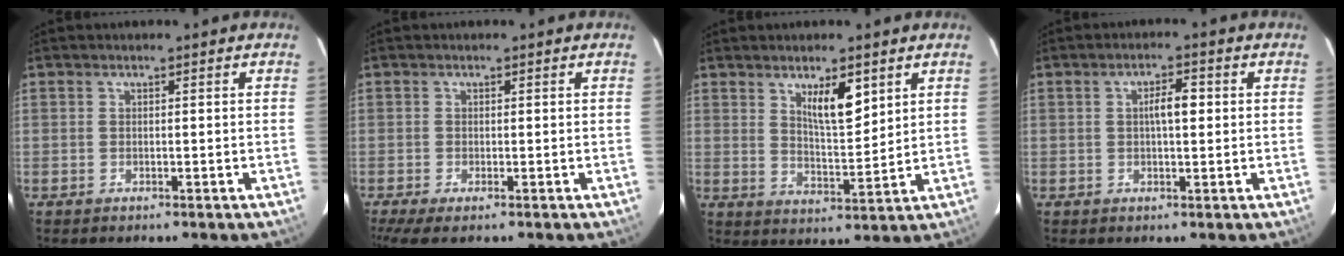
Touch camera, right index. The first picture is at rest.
{"total": 4.5, "force": [-3.1, 1.1, 3.1], "torque": [-0.055, -0.013, -0.052]}
{"total": 6.8, "force": [3.6, 1.7, 5.5], "torque": [-0.094, -0.008, 0.065]}
{"total": 3.5, "force": [0.4, 1.0, 3.3], "torque": [-0.058, 0.009, 0.006]}